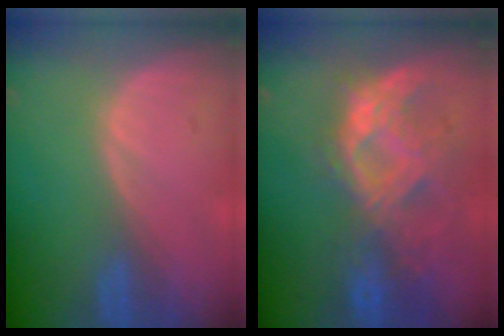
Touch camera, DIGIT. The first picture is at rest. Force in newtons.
{"total": 9.7, "press": 8.9, "slide": 3.9}